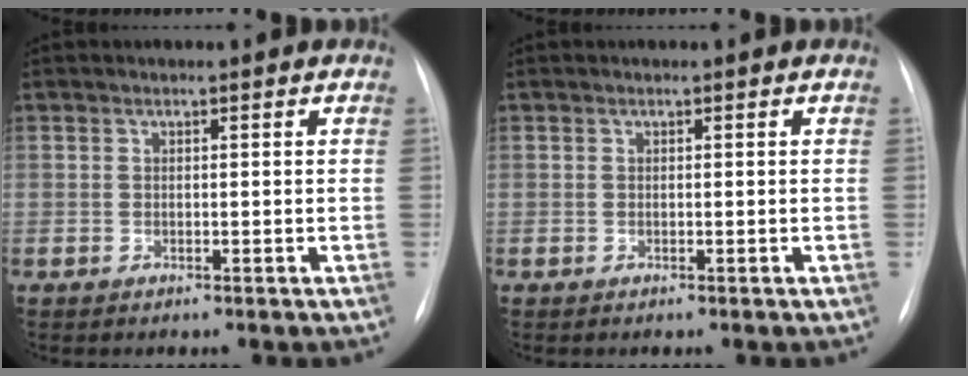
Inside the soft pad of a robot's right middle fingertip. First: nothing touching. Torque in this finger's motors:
{"motor_torque": [0.61, -0.15, 0.06, 0.02]}